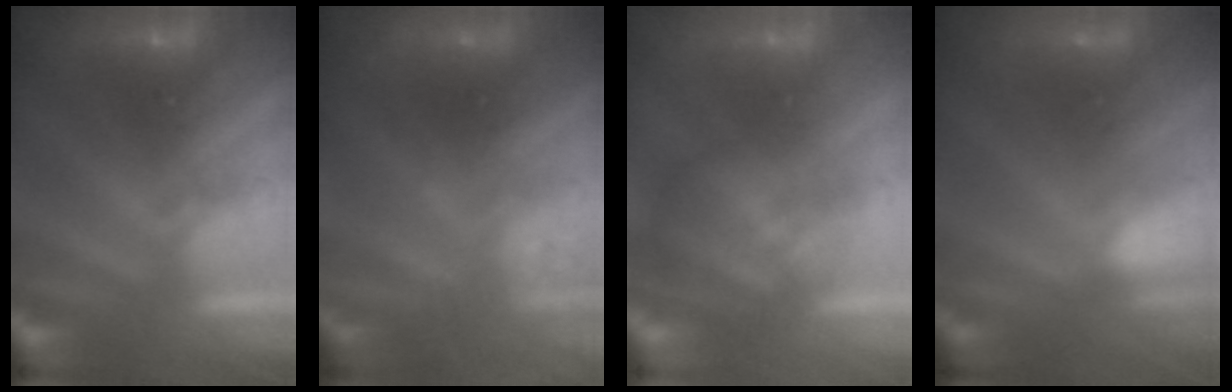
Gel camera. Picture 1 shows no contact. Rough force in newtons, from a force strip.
{"total": 2.2}
{"total": 2.9}
{"total": 2.9}